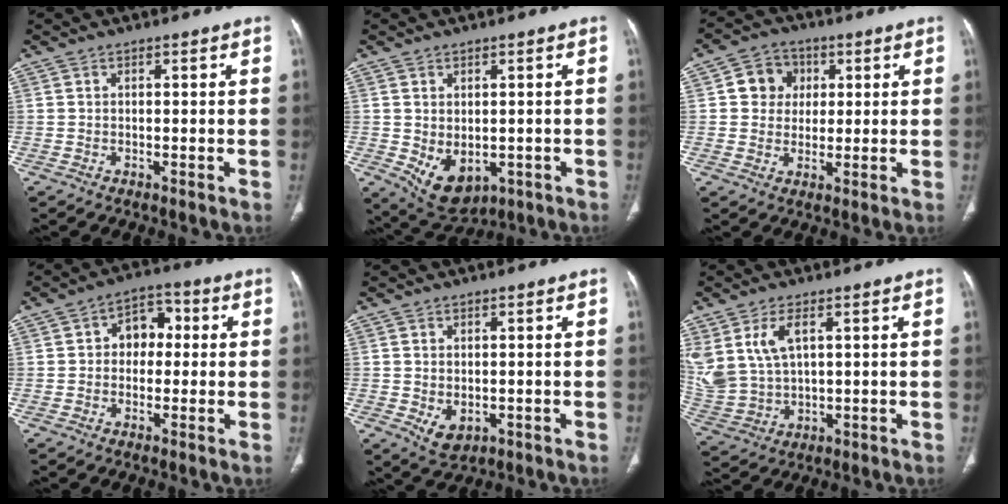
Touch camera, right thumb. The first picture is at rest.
{"total": 8.1, "force": [-1.7, 5.5, 5.8], "torque": [-0.078, -0.006, -0.001]}
{"total": 7.3, "force": [1.7, 6.6, 2.6], "torque": [-0.002, 0.003, 0.023]}
{"total": 7.1, "force": [0.7, 5.3, 4.7], "torque": [-0.034, 0.021, 0.003]}
{"total": 4.2, "force": [-0.7, 3.0, 2.9], "torque": [-0.042, -0.005, 0.005]}
{"total": 11.1, "force": [4.2, 6.3, 8.0], "torque": [-0.182, -0.010, 0.101]}